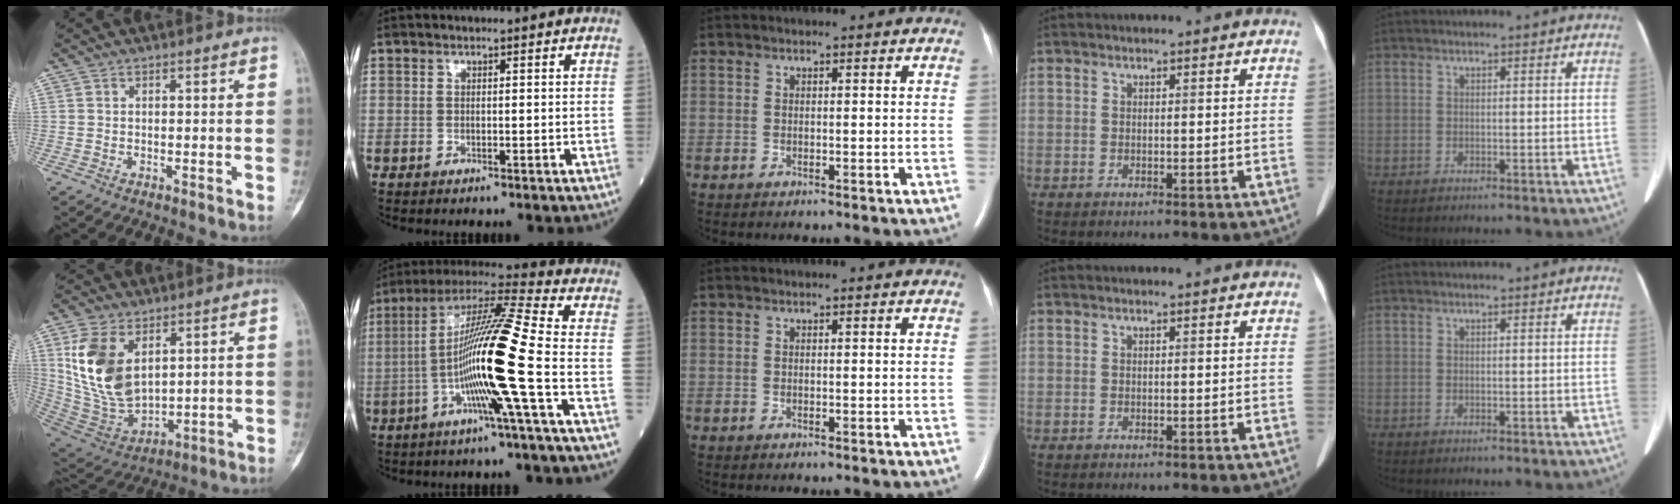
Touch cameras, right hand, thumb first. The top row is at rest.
{"thumb": {"total": 15.9, "force": [5.3, 9.5, 11.7], "torque": [-0.212, -0.025, 0.122]}, "index": {"total": 16.3, "force": [-3.7, -1.6, 15.8], "torque": [-0.292, 0.002, -0.082]}}